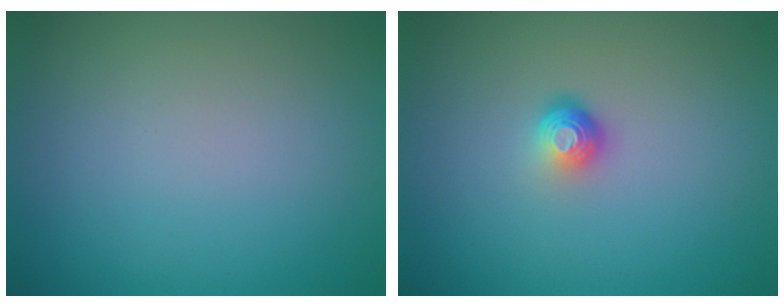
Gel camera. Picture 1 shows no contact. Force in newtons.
{"total": 1.8, "press": 1.2, "slide": 1.4}